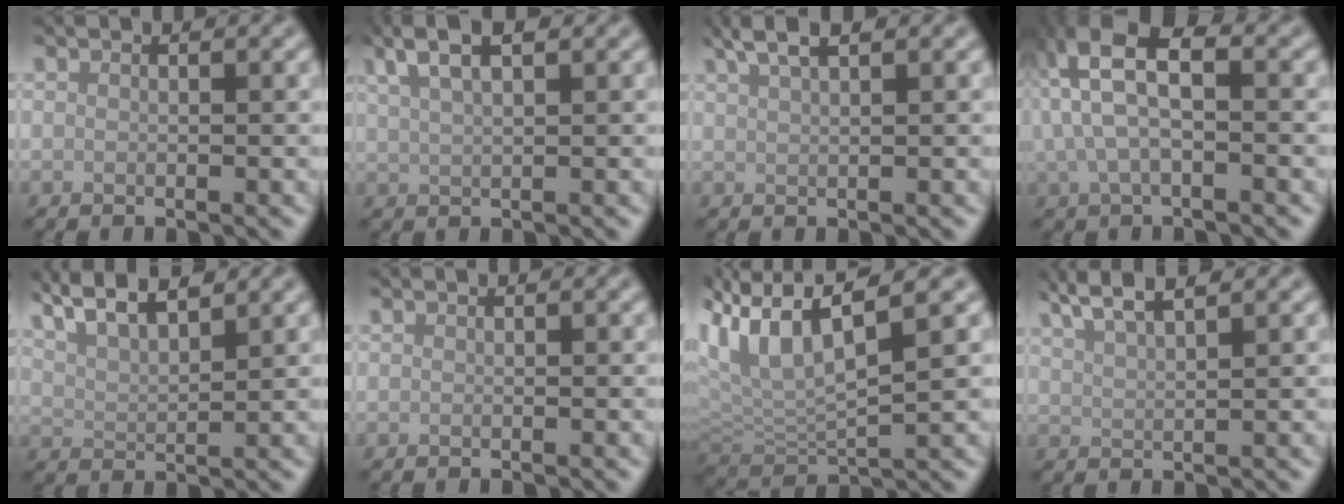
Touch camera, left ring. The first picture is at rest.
{"total": 4.6, "force": [3.0, 1.4, 3.2], "torque": [-0.062, 0.017, 0.056]}
{"total": 3.0, "force": [2.1, 0.7, 2.0], "torque": [-0.028, 0.010, 0.037]}
{"total": 7.8, "force": [2.2, 3.8, 6.4], "torque": [-0.144, 0.014, 0.041]}
{"total": 6.9, "force": [5.2, 1.8, 4.1], "torque": [-0.058, 0.028, 0.064]}
{"total": 0.0}
{"total": 7.6, "force": [3.3, 2.5, 6.4], "torque": [-0.131, 0.009, 0.060]}
{"total": 4.2, "force": [3.2, 0.8, 2.6], "torque": [-0.042, 0.019, 0.050]}